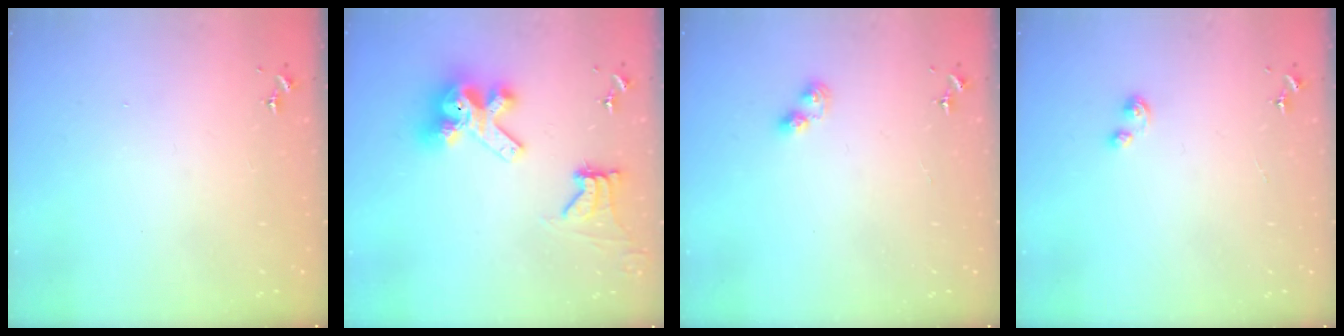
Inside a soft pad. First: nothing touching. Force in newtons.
{"total": 13.4, "press": 13.3, "slide": 1.7}
{"total": 5.6, "press": 5.6, "slide": 0.6}
{"total": 3.1, "press": 3.1, "slide": 0.3}